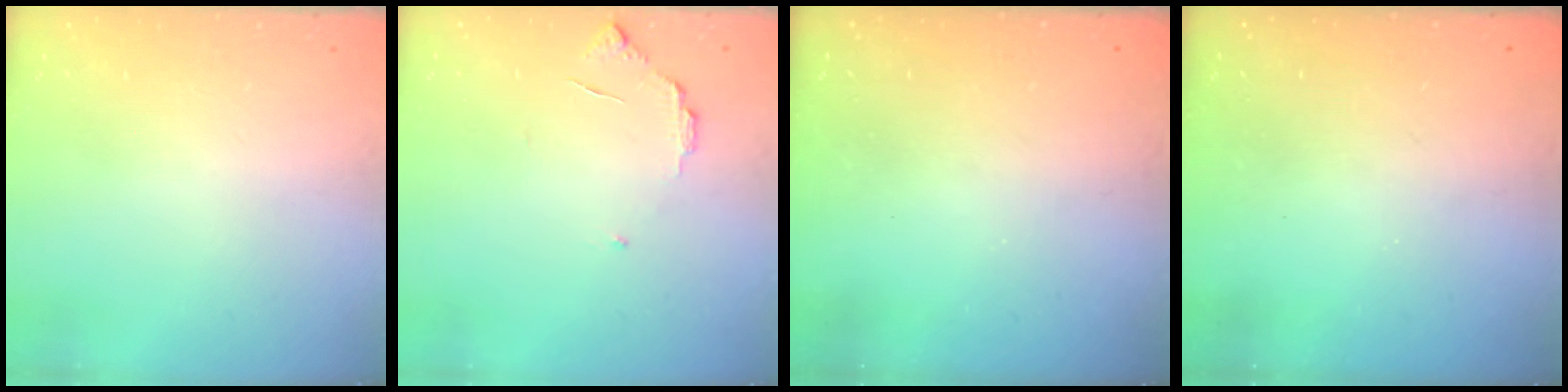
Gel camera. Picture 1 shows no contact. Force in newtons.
{"total": 4.9, "press": 4.9, "slide": 0.4}
{"total": 3.3, "press": 3.3, "slide": 0.1}
{"total": 3.0, "press": 3.0, "slide": 0.1}